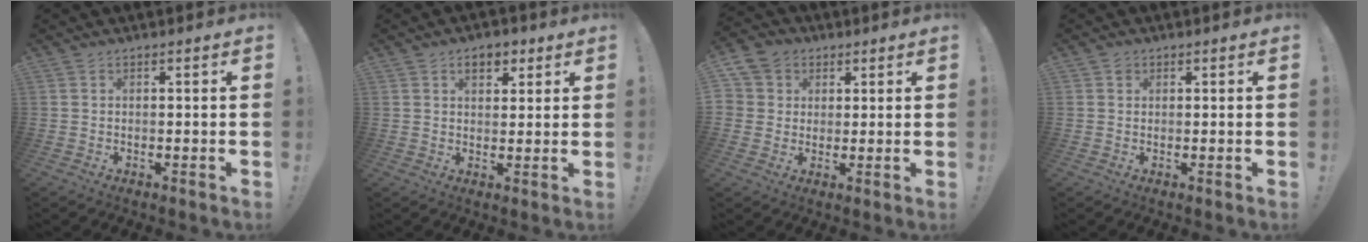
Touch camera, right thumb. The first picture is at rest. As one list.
[{"total": 5.6, "force": [2.7, 3.6, 3.3], "torque": [-0.038, -0.002, 0.045]}, {"total": 6.3, "force": [1.6, 6.0, 1.3], "torque": [-0.023, -0.004, 0.035]}, {"total": 1.0, "force": [0.7, 0.7, 0.1], "torque": [0.000, 0.000, 0.013]}]